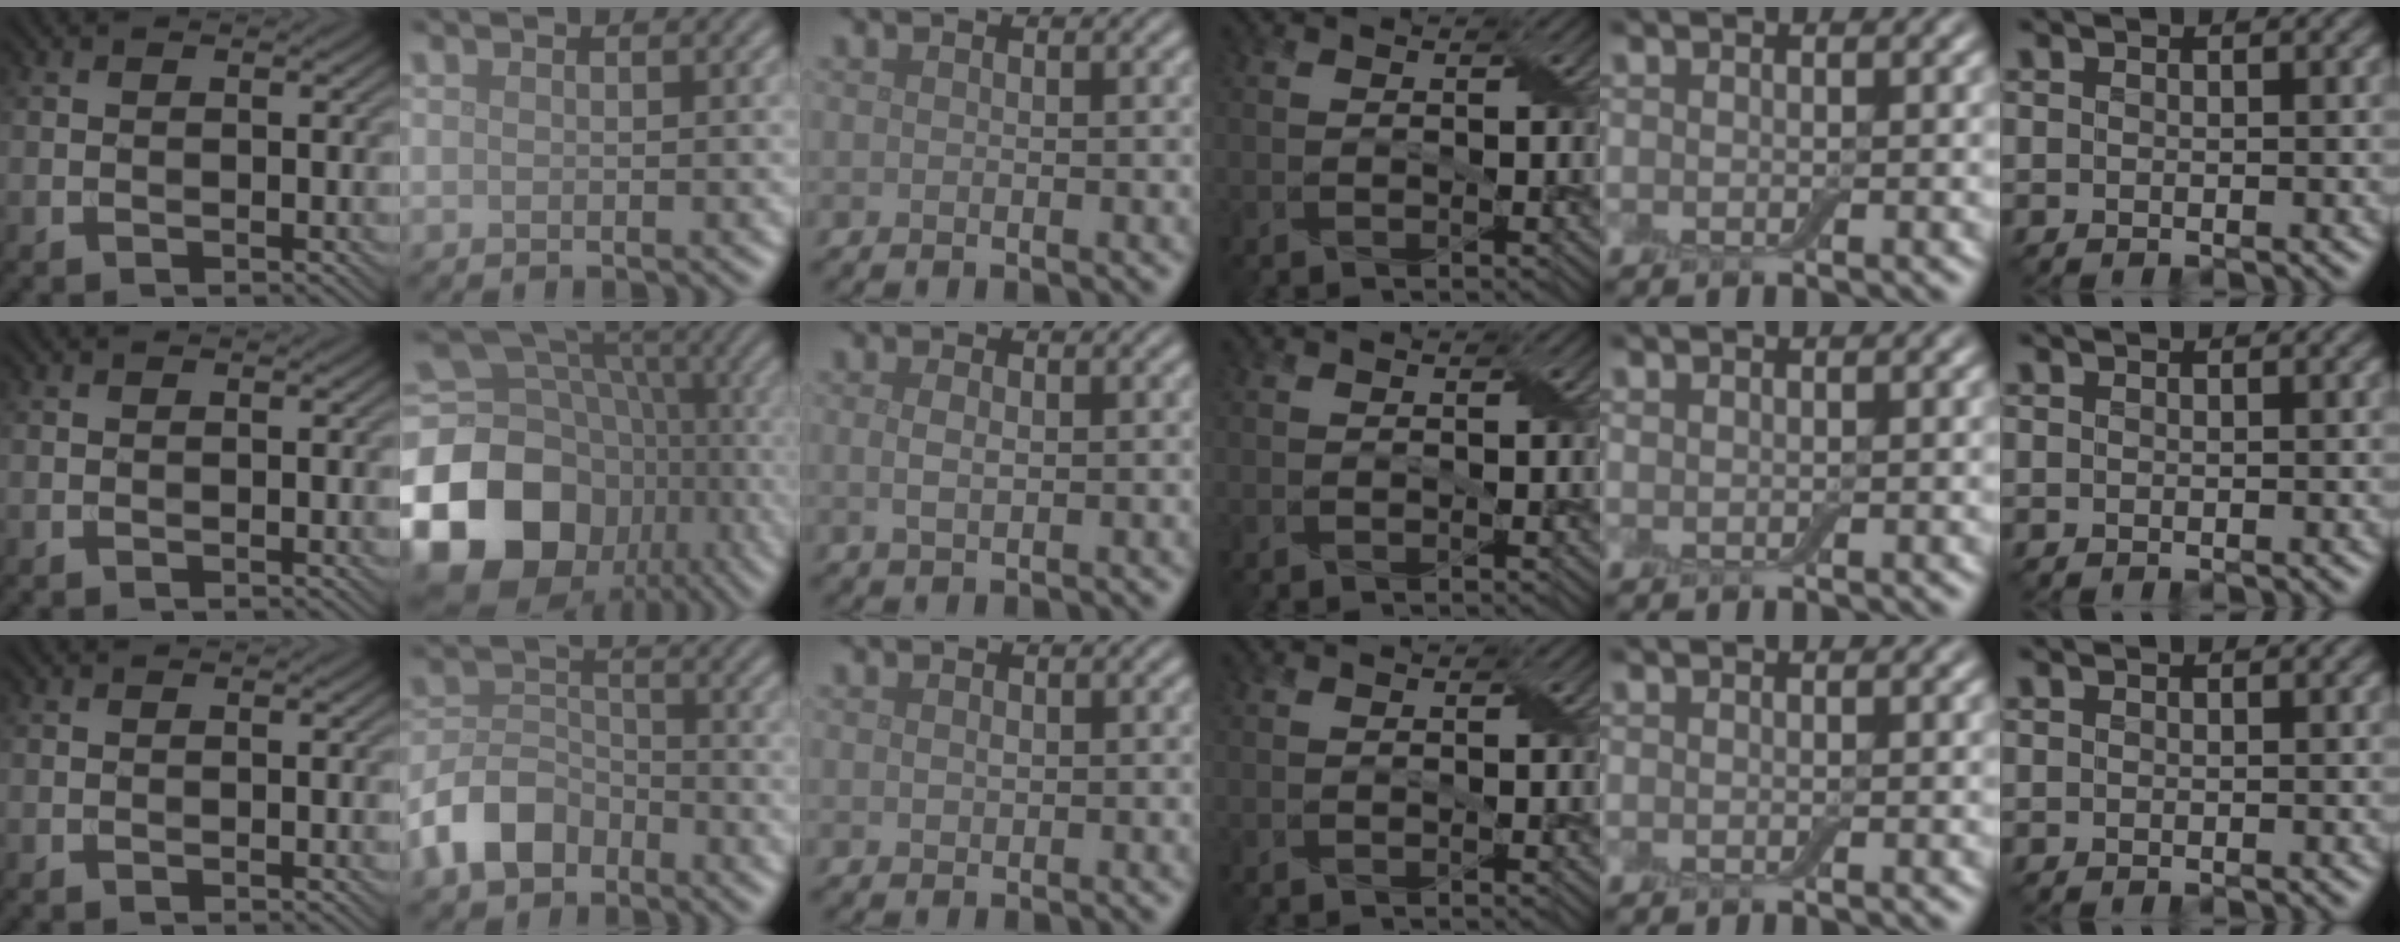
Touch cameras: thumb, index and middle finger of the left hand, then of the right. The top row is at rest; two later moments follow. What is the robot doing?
{"motion": "fold", "object": "aluminum foil"}